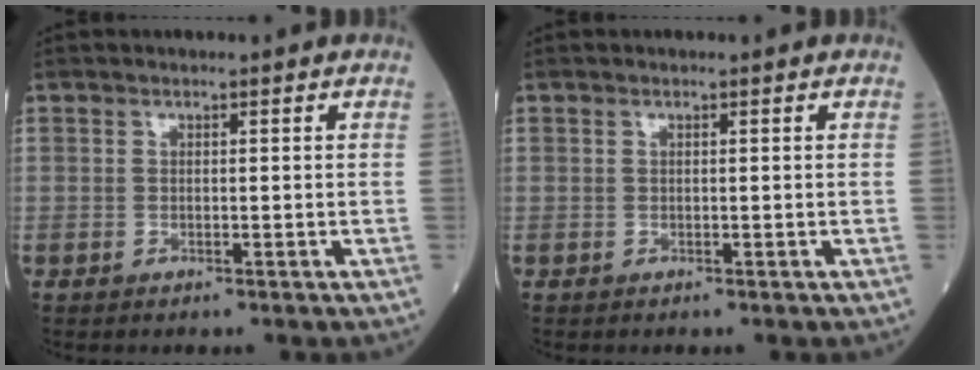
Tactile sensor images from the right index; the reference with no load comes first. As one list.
[{"total": 0.0}]